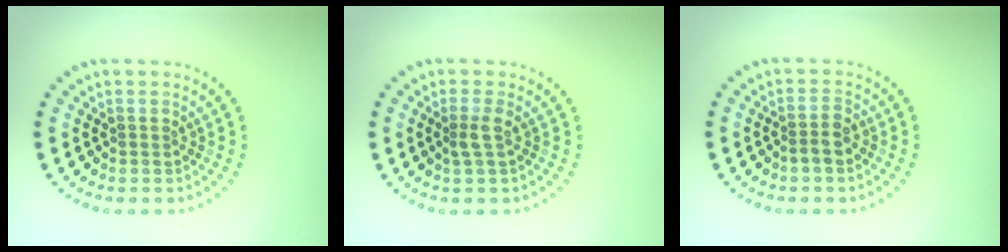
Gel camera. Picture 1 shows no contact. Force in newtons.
{"total": 1.4, "press": 1.1, "slide": 0.9}
{"total": 1.8, "press": 1.6, "slide": 0.8}